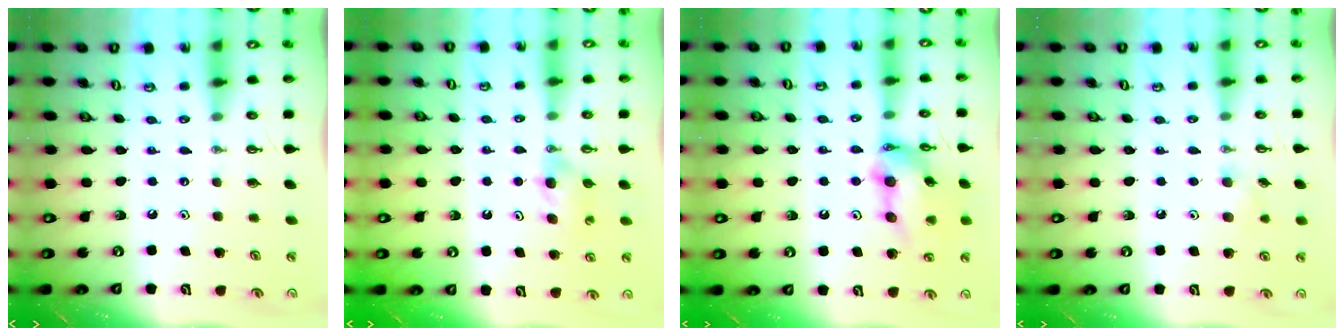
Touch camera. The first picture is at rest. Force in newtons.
{"total": 5.0, "press": 4.9, "slide": 0.7}
{"total": 15.7, "press": 15.6, "slide": 2.0}
{"total": 6.4, "press": 6.2, "slide": 1.4}